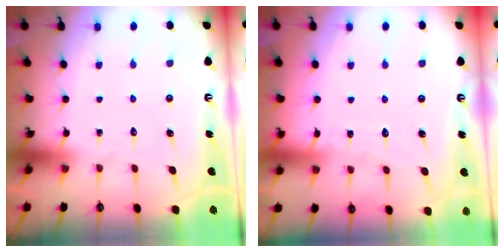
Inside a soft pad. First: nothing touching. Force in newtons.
{"total": 4.1, "press": 4.1, "slide": 0.5}